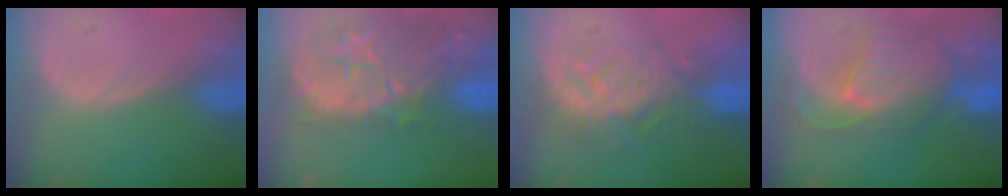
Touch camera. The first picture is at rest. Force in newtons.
{"total": 12.4, "press": 11.2, "slide": 5.3}
{"total": 9.3, "press": 8.1, "slide": 4.6}
{"total": 9.8, "press": 9.0, "slide": 3.9}